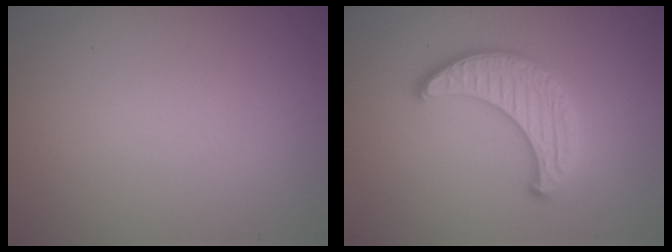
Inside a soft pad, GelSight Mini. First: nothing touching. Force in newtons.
{"total": 3.4, "press": 3.4, "slide": 0.5}